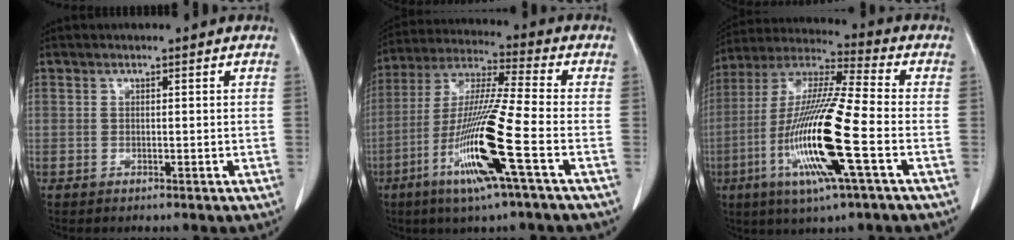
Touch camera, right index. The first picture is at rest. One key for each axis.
{"total": 15.7, "fx": -5.9, "fy": -0.8, "fz": 14.5, "tx": -0.299, "ty": -0.023, "tz": -0.118}
{"total": 18.3, "fx": -5.5, "fy": 0.6, "fz": 17.4, "tx": -0.360, "ty": -0.020, "tz": -0.109}